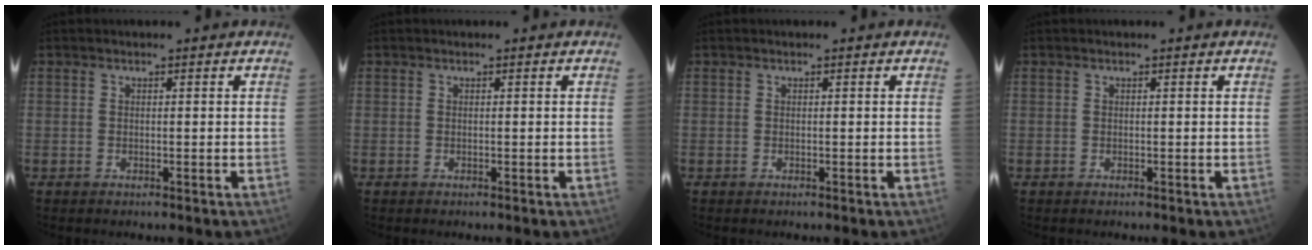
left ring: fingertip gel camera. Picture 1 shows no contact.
{"total": 0.0}
{"total": 0.0}
{"total": 0.0}